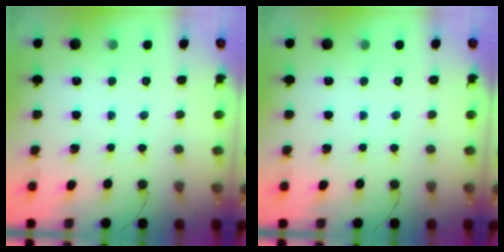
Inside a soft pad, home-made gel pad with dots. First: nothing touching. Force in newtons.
{"total": 0.0}